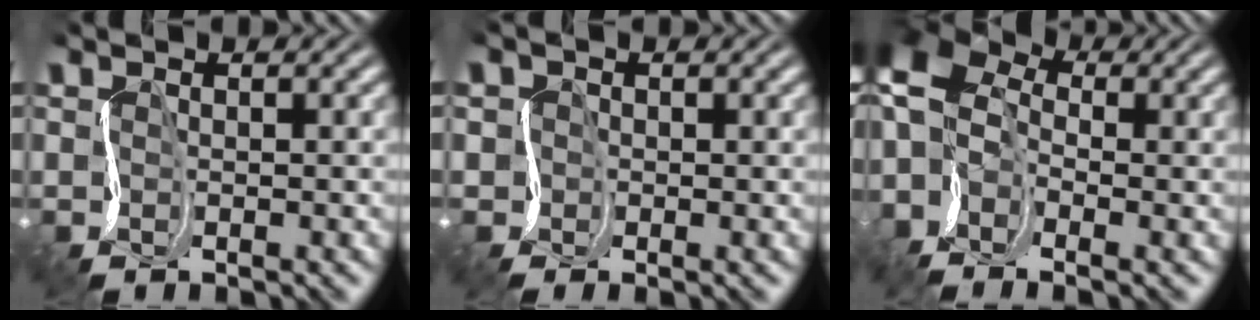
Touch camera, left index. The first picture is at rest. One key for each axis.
{"total": 1.0, "fx": 0.2, "fy": 0.9, "fz": 0.3, "tx": 0.002, "ty": 0.009, "tz": 0.000}
{"total": 8.0, "fx": -1.9, "fy": 5.0, "fz": 6.0, "tx": -0.108, "ty": 0.022, "tz": -0.050}